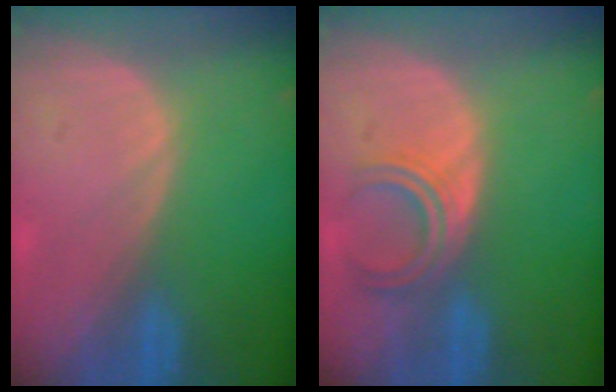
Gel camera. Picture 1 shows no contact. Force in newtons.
{"total": 4.4, "press": 4.3, "slide": 1.1}